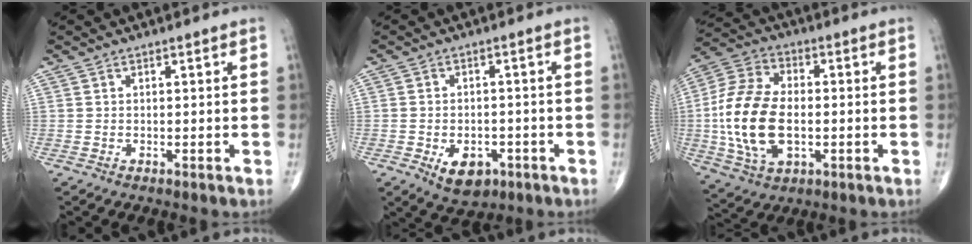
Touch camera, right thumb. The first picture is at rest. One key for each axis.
{"total": 6.7, "fx": -2.8, "fy": 4.3, "fz": 4.3, "tx": -0.052, "ty": 0.009, "tz": -0.034}
{"total": 18.0, "fx": -1.7, "fy": 10.7, "fz": 14.4, "tx": -0.293, "ty": 0.009, "tz": -0.029}